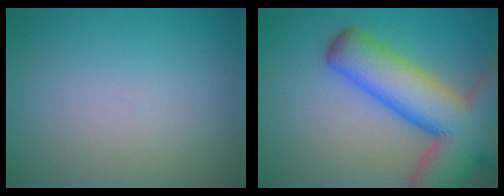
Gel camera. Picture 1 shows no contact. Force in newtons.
{"total": 13.4, "press": 13.3, "slide": 0.7}